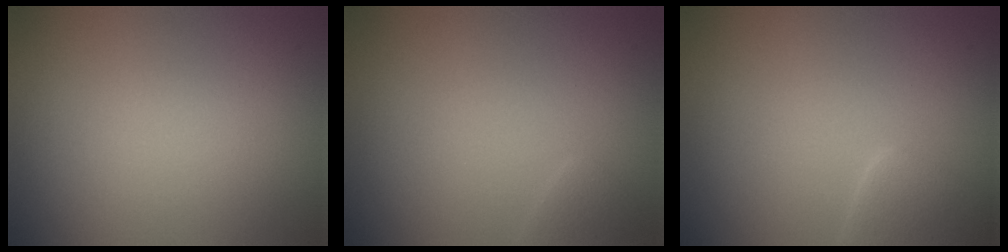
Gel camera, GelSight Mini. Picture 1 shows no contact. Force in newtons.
{"total": 0.8, "press": 0.8, "slide": 0.0}
{"total": 2.3, "press": 2.3, "slide": 0.2}